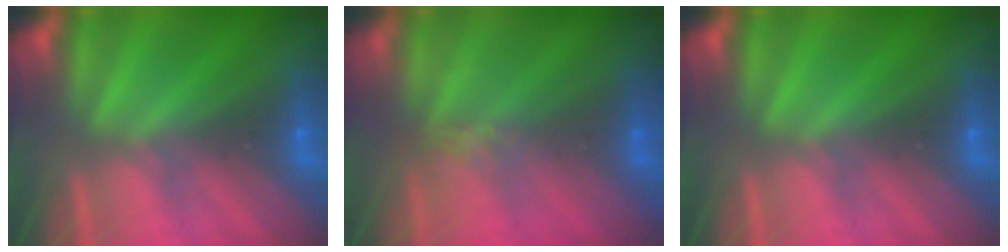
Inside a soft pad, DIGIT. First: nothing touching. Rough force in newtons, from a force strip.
{"total": 3.9}
{"total": 0.0}